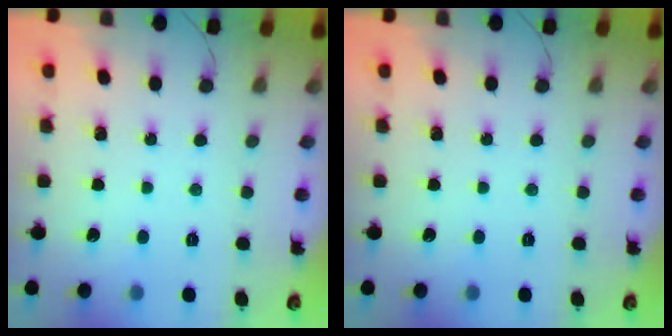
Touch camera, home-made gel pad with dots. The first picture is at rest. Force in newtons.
{"total": 0.0}